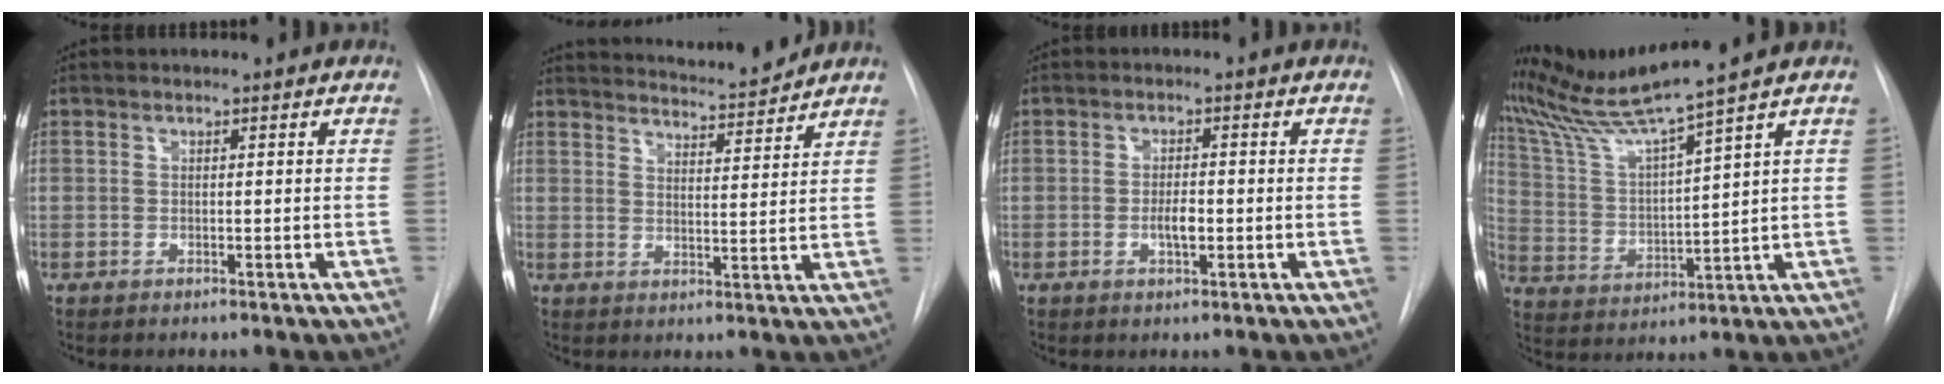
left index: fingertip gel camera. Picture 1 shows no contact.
{"total": 10.5, "force": [10.1, -0.1, 2.9], "torque": [-0.047, -0.006, 0.143]}
{"total": 2.5, "force": [-0.6, 0.8, 2.3], "torque": [-0.042, 0.002, -0.010]}
{"total": 10.8, "force": [9.5, -3.2, 4.1], "torque": [-0.088, -0.012, 0.189]}